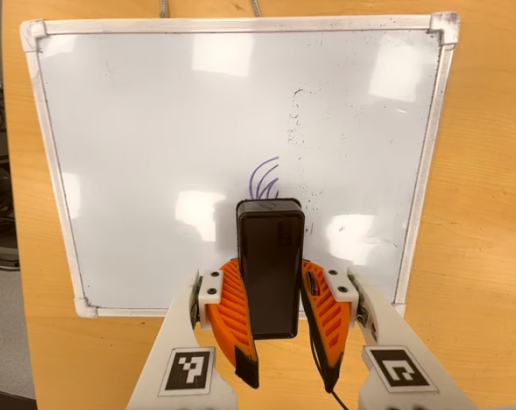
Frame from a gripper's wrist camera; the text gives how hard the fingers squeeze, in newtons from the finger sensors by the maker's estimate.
{"total": 9.1, "left": 7.9, "right": 10.2}